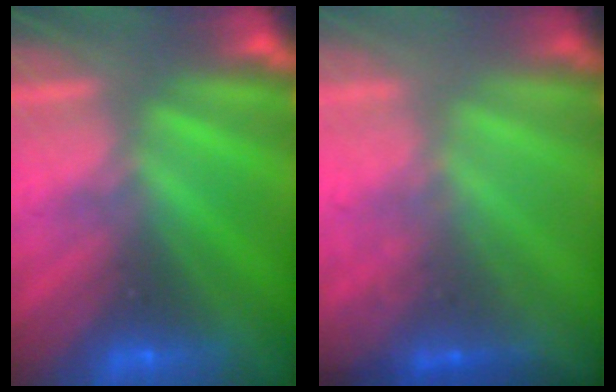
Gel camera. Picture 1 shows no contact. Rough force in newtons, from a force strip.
{"total": 1.8}